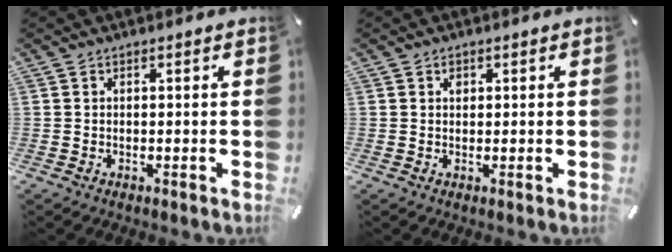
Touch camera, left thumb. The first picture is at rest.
{"total": 1.0, "force": [0.3, 0.8, 0.3], "torque": [0.001, -0.002, 0.005]}